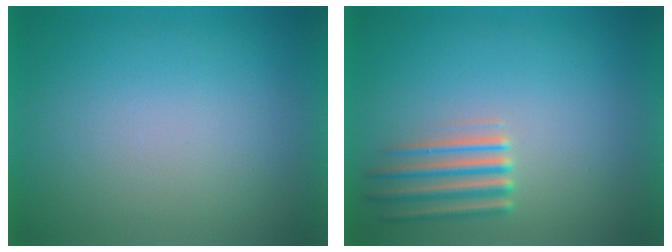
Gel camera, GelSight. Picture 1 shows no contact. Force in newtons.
{"total": 2.3}